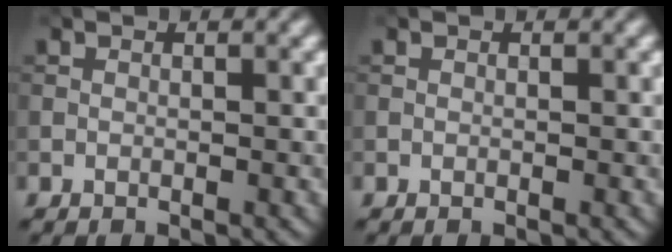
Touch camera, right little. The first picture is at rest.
{"total": 0.0}